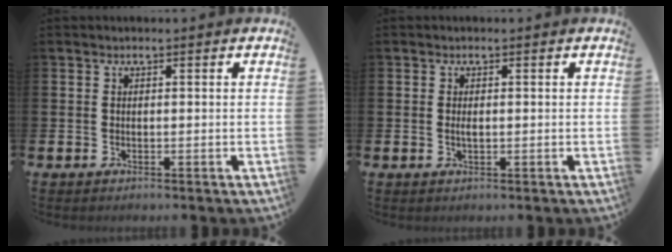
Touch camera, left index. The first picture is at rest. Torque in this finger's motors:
{"motor_torque": [0.25, 0.12, 0.01, 0.00]}